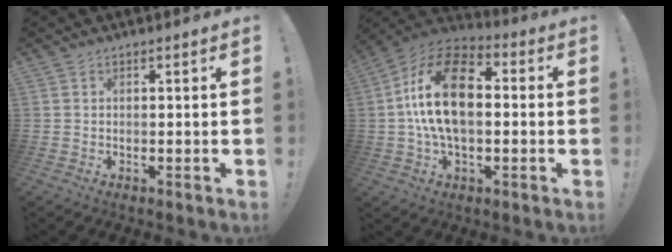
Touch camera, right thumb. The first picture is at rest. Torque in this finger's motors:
{"motor_torque": [1.88, 3.13, 0.63, -0.13, 0.20]}